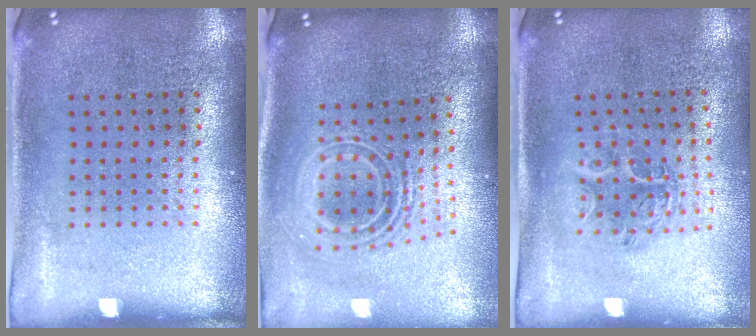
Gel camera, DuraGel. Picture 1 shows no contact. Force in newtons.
{"total": 2.3, "press": 1.7, "slide": 1.6}
{"total": 1.1, "press": 1.1, "slide": 0.2}